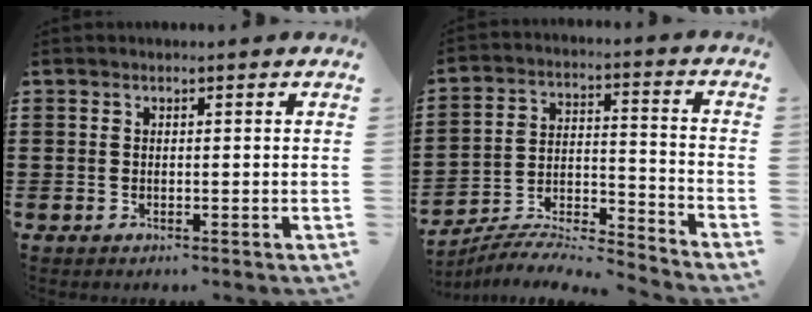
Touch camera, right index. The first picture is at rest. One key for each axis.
{"total": 6.6, "fx": -6.4, "fy": 0.6, "fz": 1.8, "tx": -0.035, "ty": -0.002, "tz": -0.129}